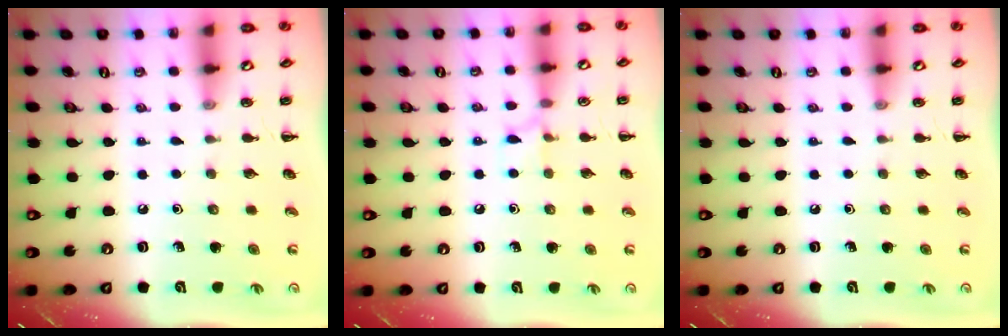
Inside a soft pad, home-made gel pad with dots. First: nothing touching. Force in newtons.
{"total": 5.2, "press": 4.9, "slide": 1.6}
{"total": 0.0}